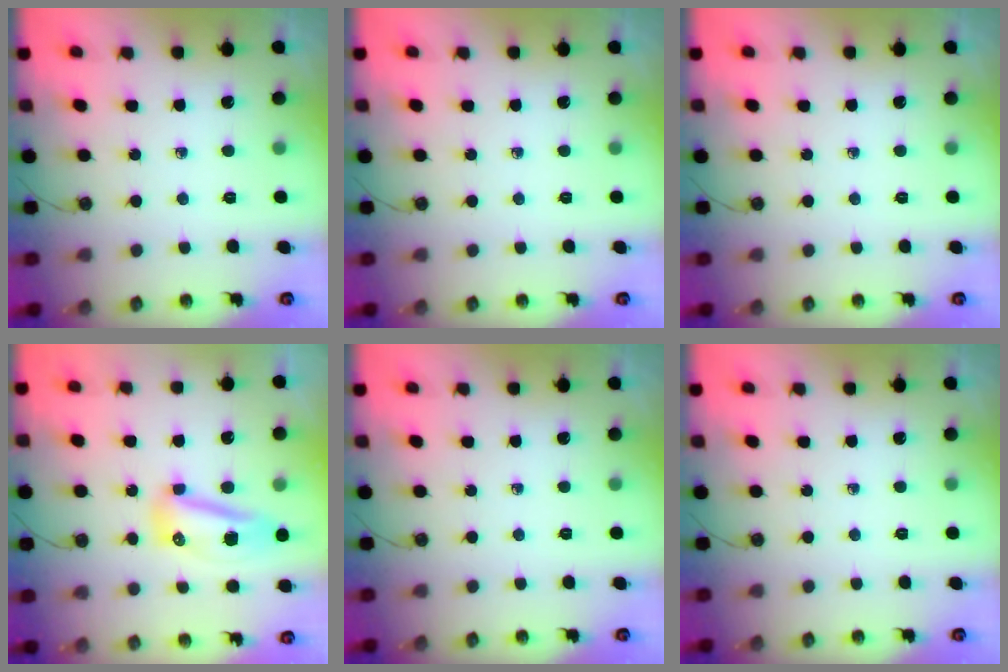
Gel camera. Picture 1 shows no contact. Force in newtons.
{"total": 0.0}
{"total": 0.0}
{"total": 9.5, "press": 9.4, "slide": 1.7}
{"total": 0.0}
{"total": 0.0}